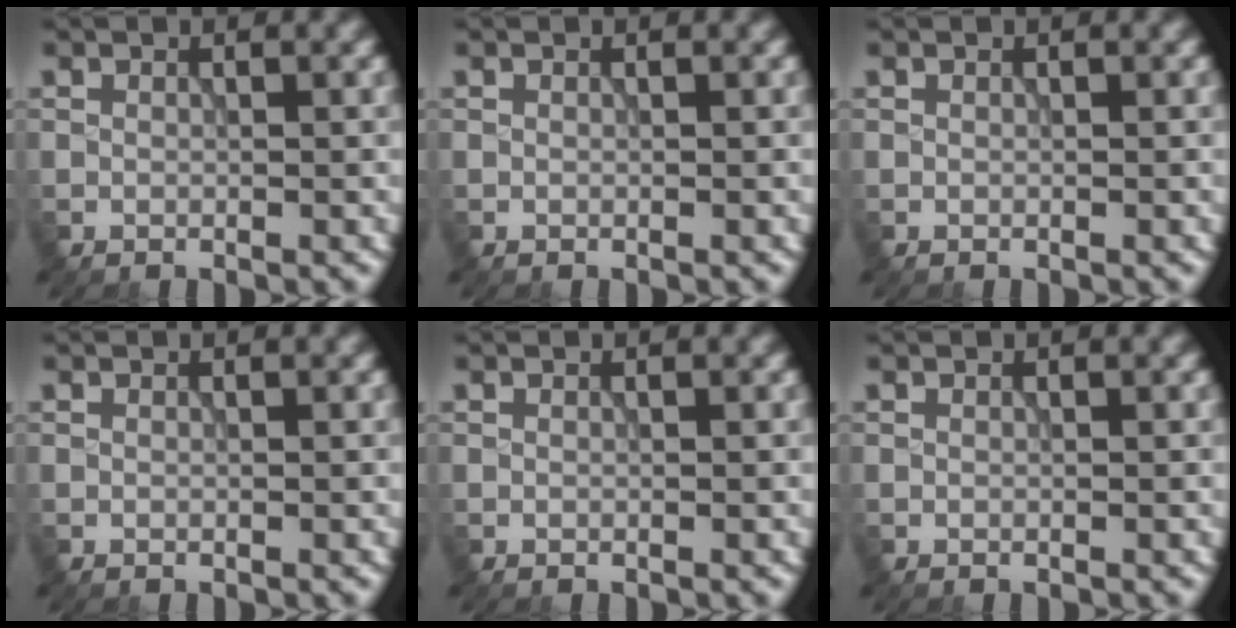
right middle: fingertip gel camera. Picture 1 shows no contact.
{"total": 0.0}
{"total": 0.0}
{"total": 0.0}
{"total": 0.0}
{"total": 0.0}